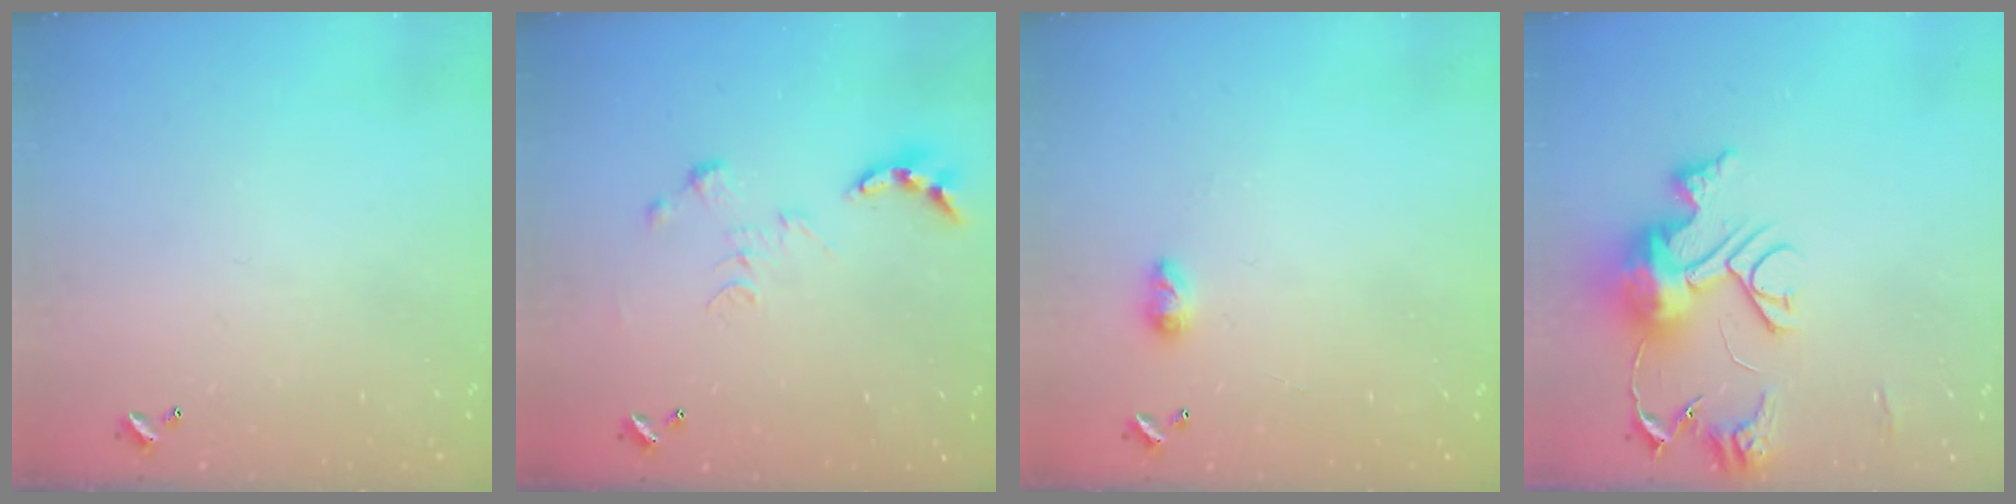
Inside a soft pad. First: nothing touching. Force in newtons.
{"total": 0.0}
{"total": 4.9, "press": 4.8, "slide": 0.7}
{"total": 13.9, "press": 13.8, "slide": 1.5}